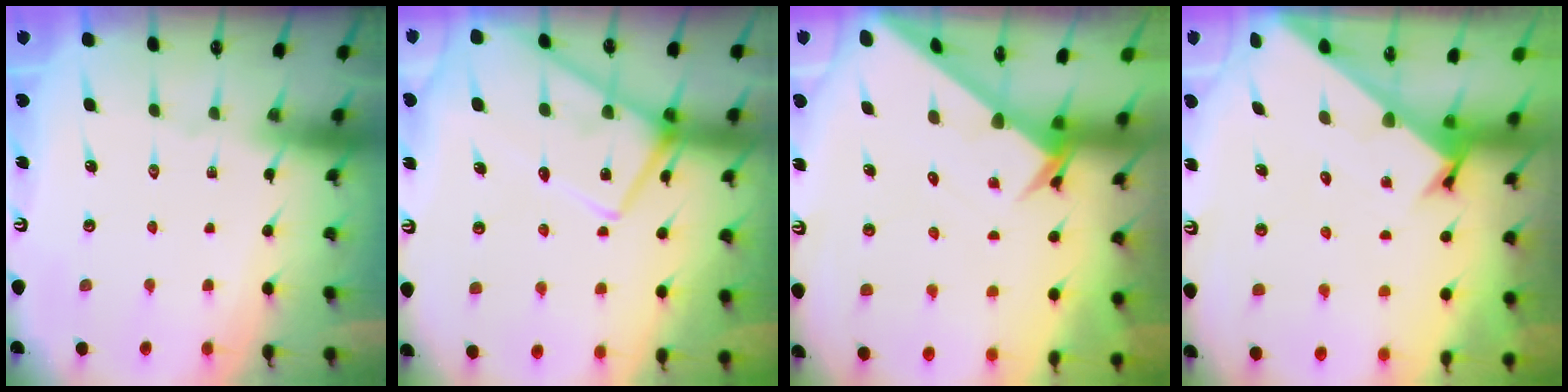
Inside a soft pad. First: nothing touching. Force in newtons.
{"total": 14.8, "press": 14.7, "slide": 1.2}
{"total": 2.9, "press": 2.9, "slide": 0.2}
{"total": 2.4, "press": 2.4, "slide": 0.2}